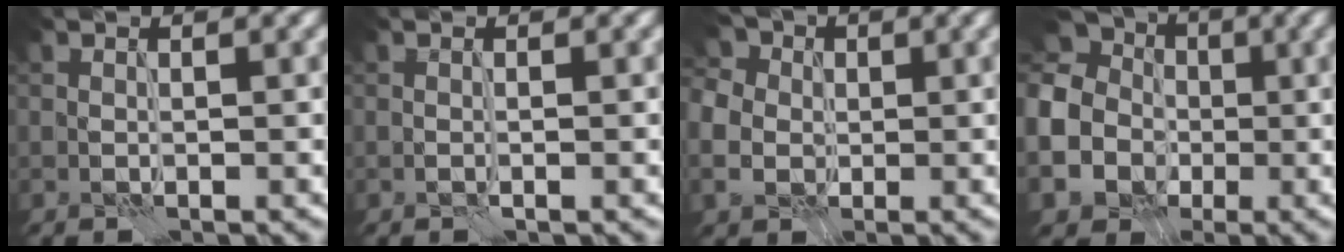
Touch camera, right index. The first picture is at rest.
{"total": 0.0}
{"total": 7.0, "force": [1.6, 5.9, 3.4], "torque": [-0.088, 0.027, 0.008]}
{"total": 12.6, "force": [-1.7, 11.7, 4.5], "torque": [-0.134, -0.010, -0.047]}